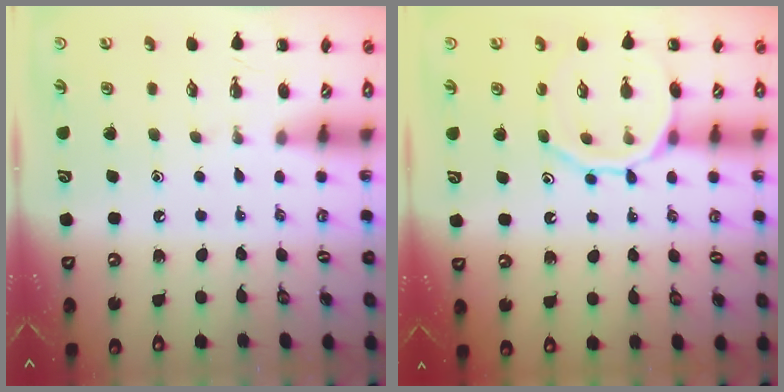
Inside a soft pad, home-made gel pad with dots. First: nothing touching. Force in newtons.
{"total": 11.8, "press": 11.7, "slide": 1.3}